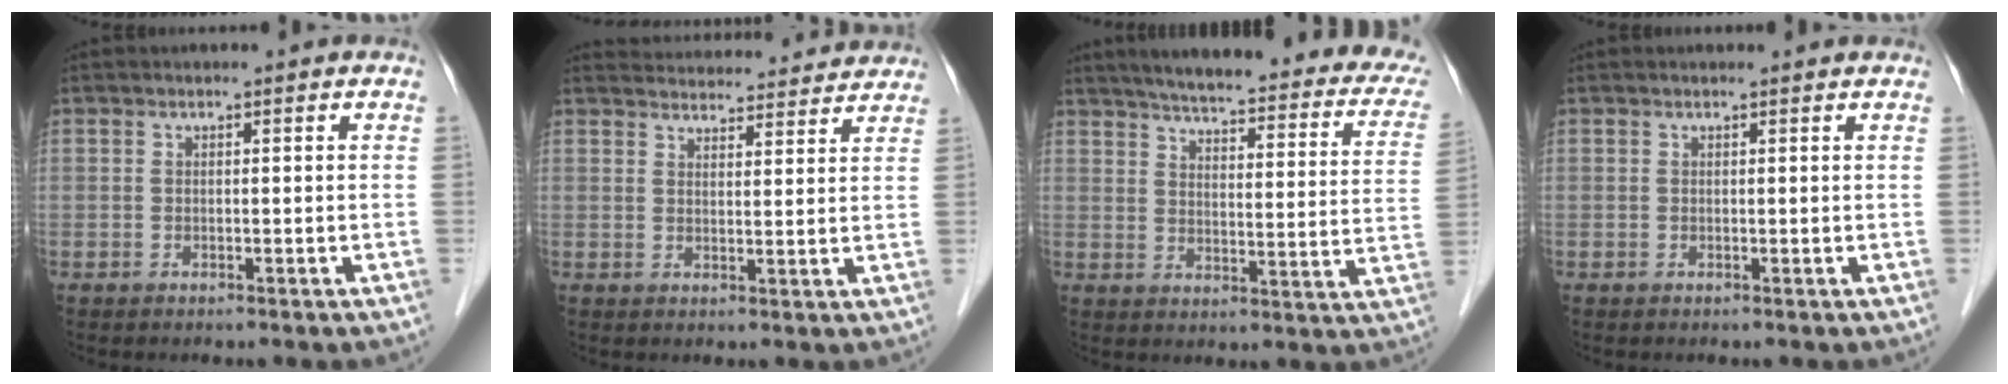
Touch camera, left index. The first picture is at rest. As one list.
[{"total": 15.2, "force": [14.7, 2.5, 2.8], "torque": [-0.027, 0.025, 0.180]}, {"total": 27.5, "force": [23.1, 5.2, 14.0], "torque": [-0.187, -0.023, 0.266]}, {"total": 1.7, "force": [1.6, 0.4, 0.3], "torque": [-0.014, 0.013, 0.015]}]